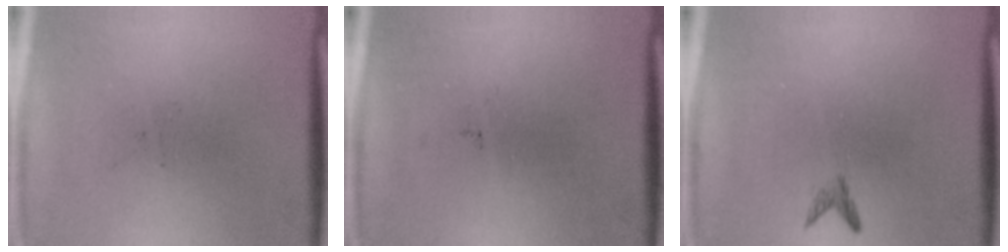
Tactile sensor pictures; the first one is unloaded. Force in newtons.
{"total": 0.0}
{"total": 0.8}